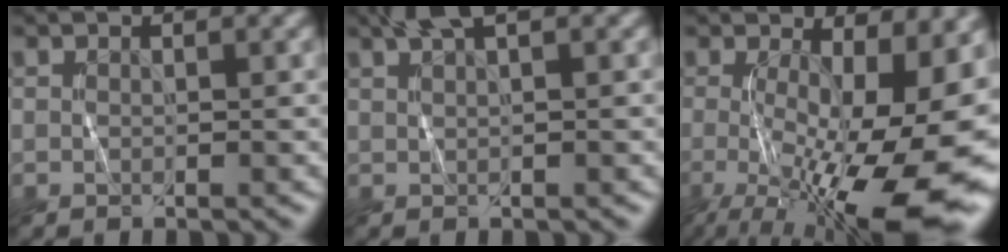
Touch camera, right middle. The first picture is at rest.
{"total": 2.6, "force": [1.6, 0.5, 1.9], "torque": [-0.031, 0.006, 0.031]}
{"total": 16.8, "force": [-3.0, 6.3, 15.3], "torque": [-0.212, -0.033, -0.031]}